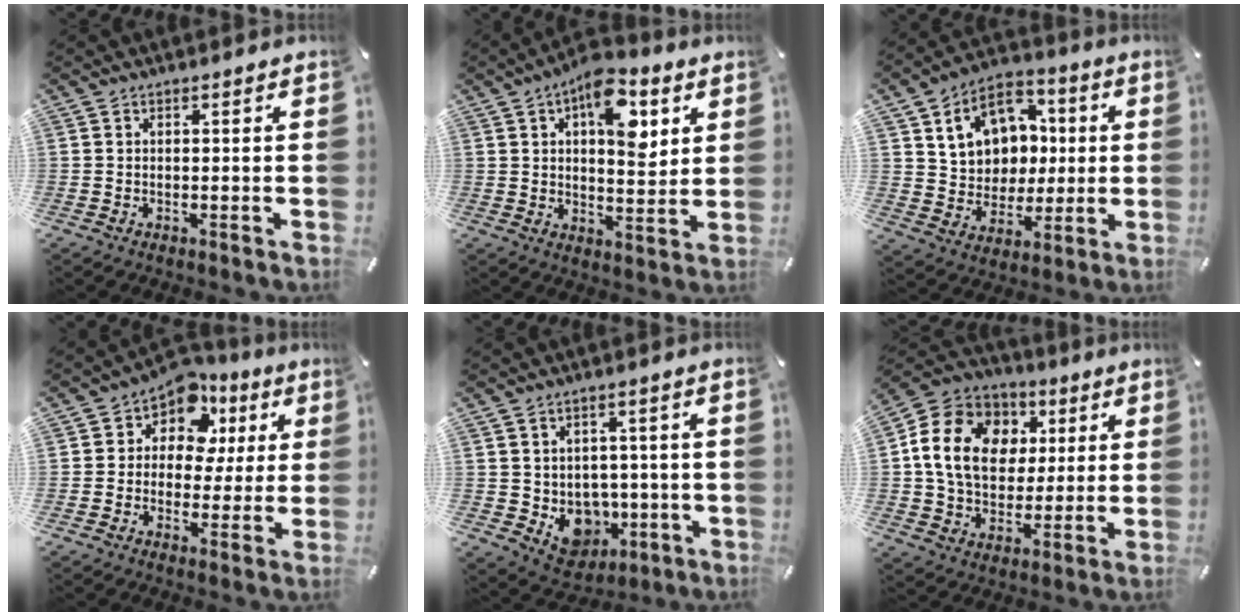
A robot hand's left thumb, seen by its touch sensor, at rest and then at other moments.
{"total": 12.4, "force": [5.6, 6.6, 8.9], "torque": [-0.118, -0.022, 0.093]}
{"total": 13.9, "force": [3.5, 12.2, 5.7], "torque": [-0.097, 0.003, 0.075]}
{"total": 9.2, "force": [4.0, 7.2, 4.1], "torque": [-0.082, -0.027, 0.074]}
{"total": 8.4, "force": [-0.4, 7.8, 3.0], "torque": [-0.048, -0.011, 0.004]}
{"total": 16.9, "force": [2.9, 13.7, 9.5], "torque": [-0.193, 0.012, 0.053]}